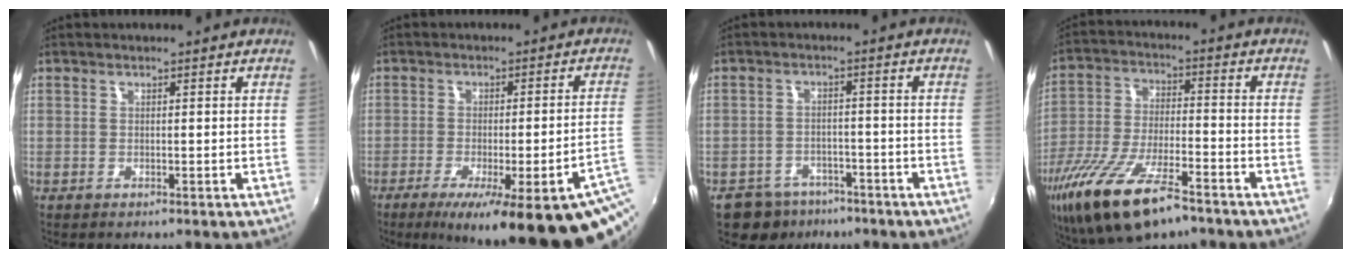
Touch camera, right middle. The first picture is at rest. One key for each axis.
{"total": 22.3, "fx": -12.1, "fy": 3.3, "fz": 18.4, "tx": -0.256, "ty": -0.054, "tz": -0.146}
{"total": 8.7, "fx": -6.3, "fy": 5.6, "fz": 2.5, "tx": -0.071, "ty": 0.012, "tz": -0.085}
{"total": 19.0, "fx": -12.4, "fy": 6.2, "fz": 13.0, "tx": -0.265, "ty": -0.047, "tz": -0.222}